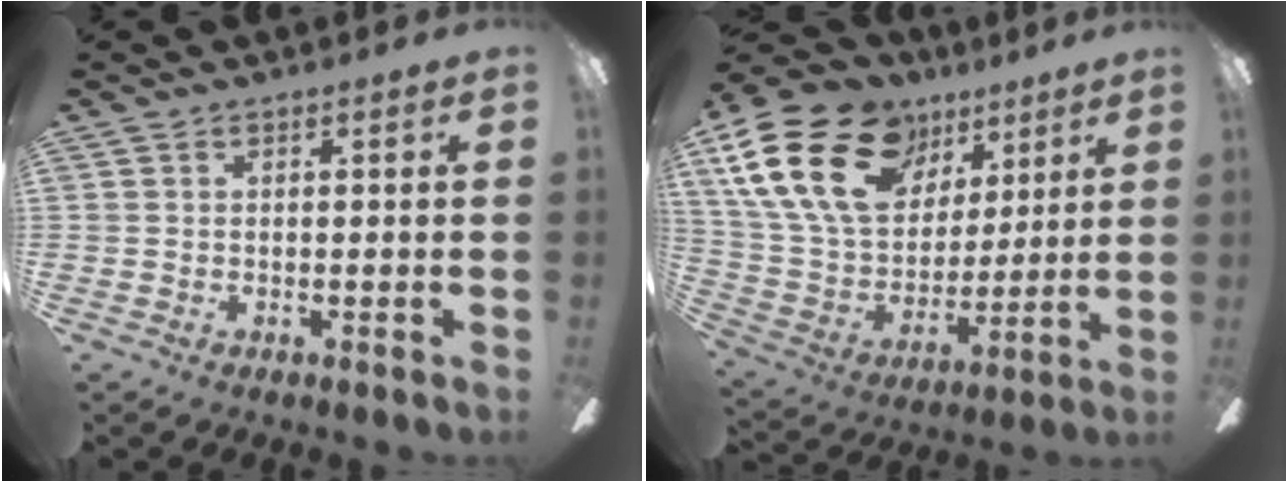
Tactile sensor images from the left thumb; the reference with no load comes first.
{"total": 24.2, "force": [11.9, 15.9, 13.8], "torque": [-0.284, -0.043, 0.220]}